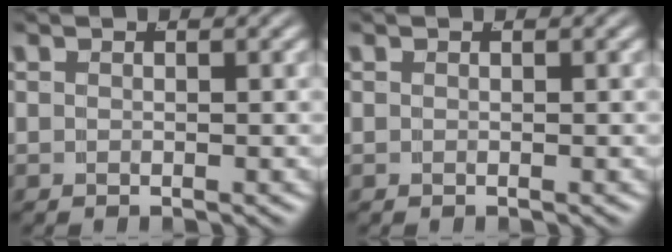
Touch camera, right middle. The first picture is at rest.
{"total": 0.0}